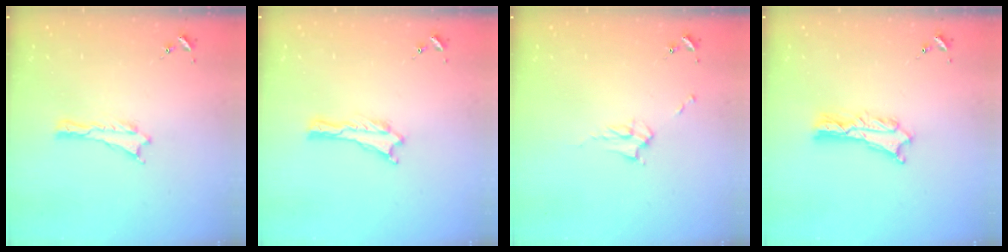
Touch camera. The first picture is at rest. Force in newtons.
{"total": 0.0}
{"total": 2.9, "press": 2.9, "slide": 0.4}
{"total": 2.4, "press": 2.4, "slide": 0.2}